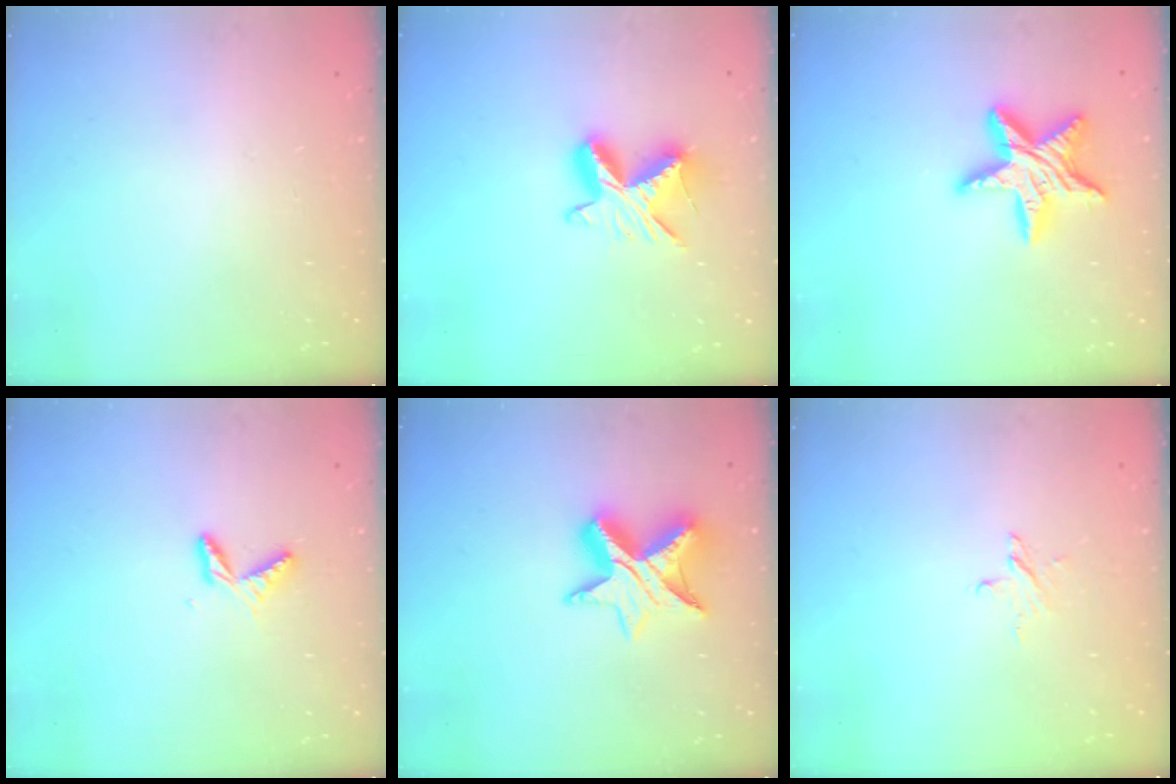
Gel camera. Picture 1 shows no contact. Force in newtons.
{"total": 9.2, "press": 9.2, "slide": 0.6}
{"total": 14.0, "press": 13.9, "slide": 0.7}
{"total": 5.2, "press": 5.1, "slide": 0.5}
{"total": 11.4, "press": 11.4, "slide": 0.7}
{"total": 3.9, "press": 3.8, "slide": 0.3}